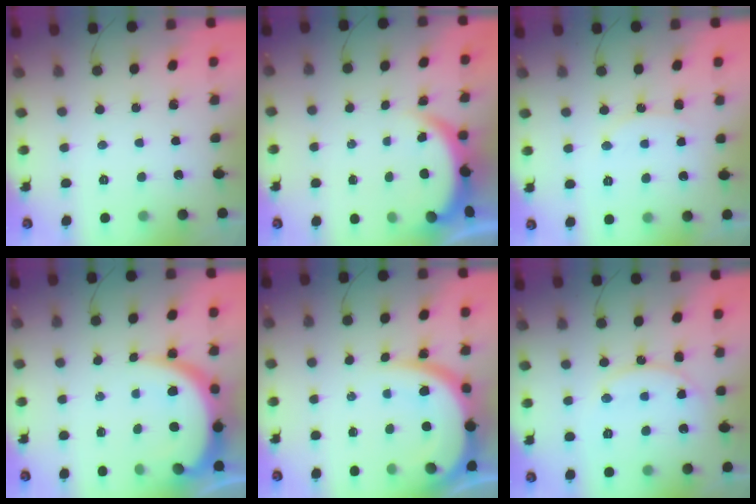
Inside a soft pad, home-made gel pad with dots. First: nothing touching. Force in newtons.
{"total": 3.9, "press": 3.9, "slide": 0.1}
{"total": 7.6, "press": 7.6, "slide": 0.7}
{"total": 9.7, "press": 9.7, "slide": 0.7}
{"total": 13.6, "press": 13.6, "slide": 1.1}
{"total": 15.0, "press": 15.0, "slide": 1.3}